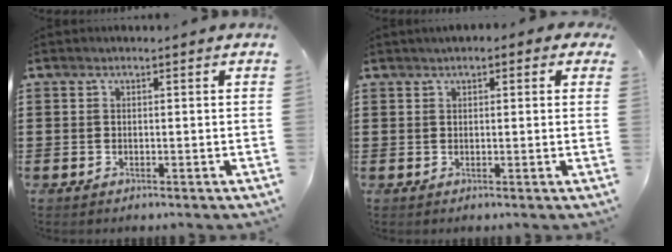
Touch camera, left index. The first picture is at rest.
{"total": 1.5, "force": [0.9, 0.7, 0.9], "torque": [-0.021, 0.008, 0.015]}